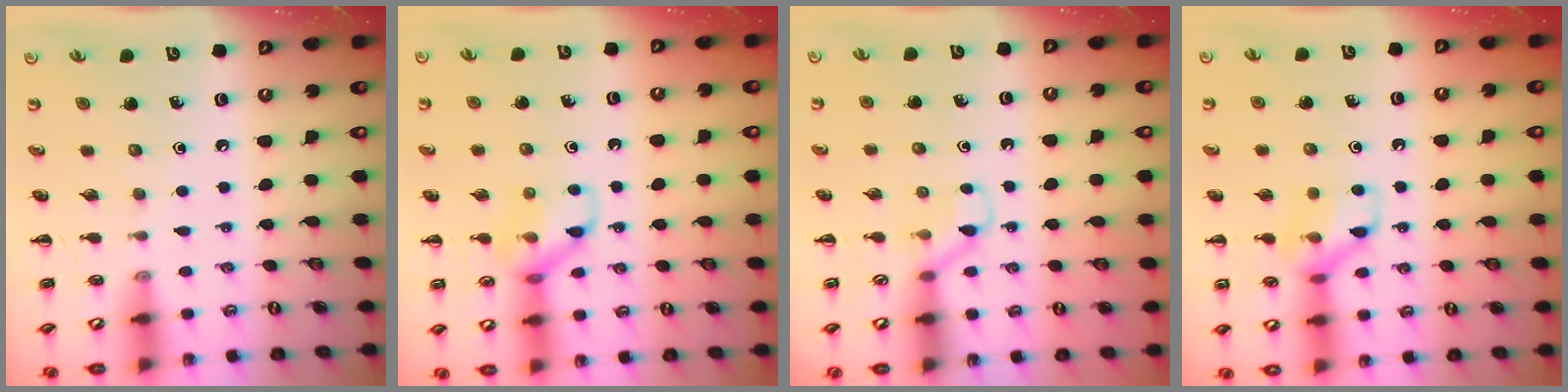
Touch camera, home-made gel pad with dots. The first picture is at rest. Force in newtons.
{"total": 9.6, "press": 9.6, "slide": 0.1}
{"total": 4.0, "press": 3.7, "slide": 1.5}
{"total": 10.5, "press": 10.4, "slide": 1.0}